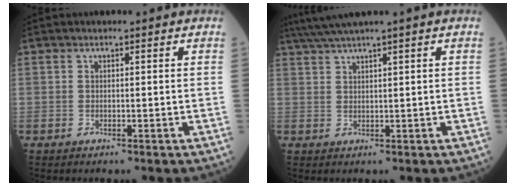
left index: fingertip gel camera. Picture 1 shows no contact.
{"total": 4.5, "force": [3.5, -1.1, 2.6], "torque": [-0.060, 0.016, 0.073]}